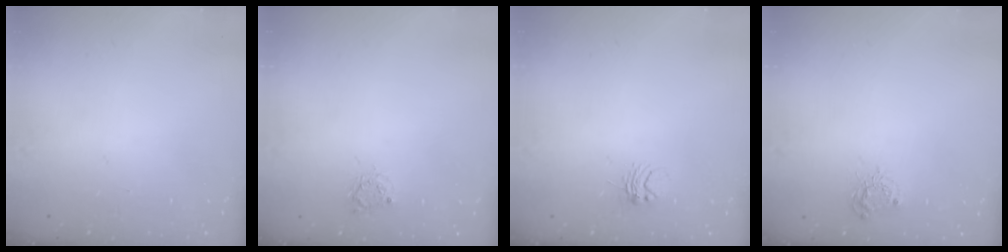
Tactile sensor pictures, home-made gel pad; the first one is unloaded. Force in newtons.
{"total": 2.8, "press": 2.8, "slide": 0.4}
{"total": 3.9, "press": 3.9, "slide": 0.4}
{"total": 5.5, "press": 5.5, "slide": 0.4}